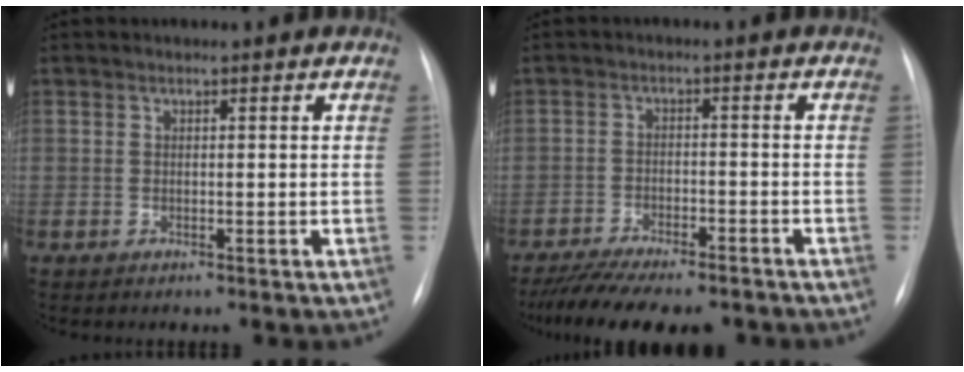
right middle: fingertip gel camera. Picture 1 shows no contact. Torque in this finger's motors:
{"motor_torque": [1.09, -1.05, 0.23, 0.05]}